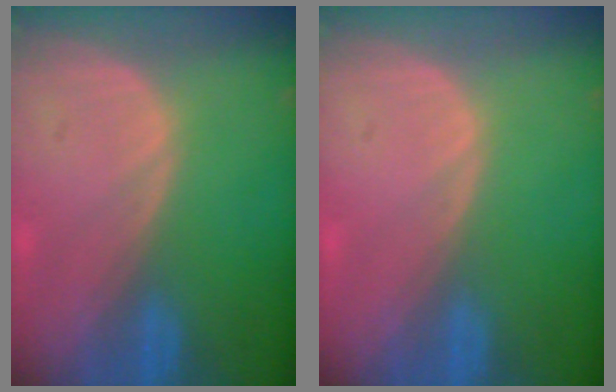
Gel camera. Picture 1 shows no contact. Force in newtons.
{"total": 0.0}